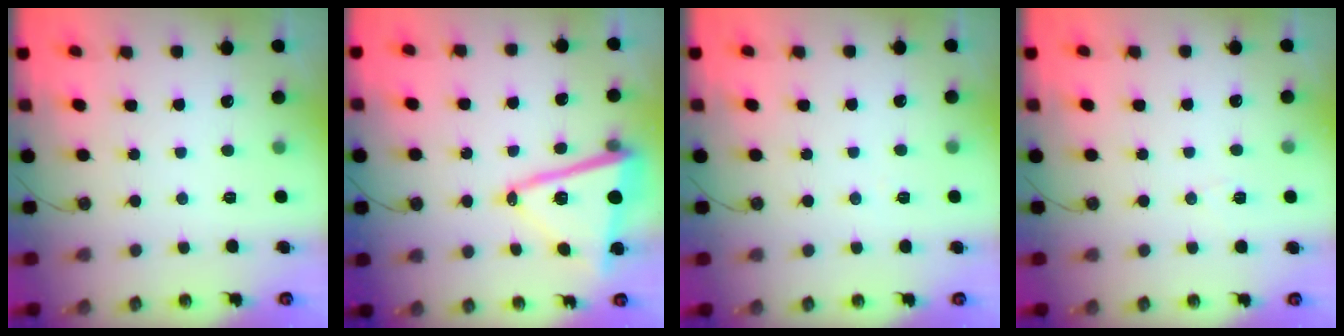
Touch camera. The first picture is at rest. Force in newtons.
{"total": 14.9, "press": 14.8, "slide": 1.8}
{"total": 3.1, "press": 2.9, "slide": 1.1}
{"total": 5.2, "press": 4.9, "slide": 1.7}